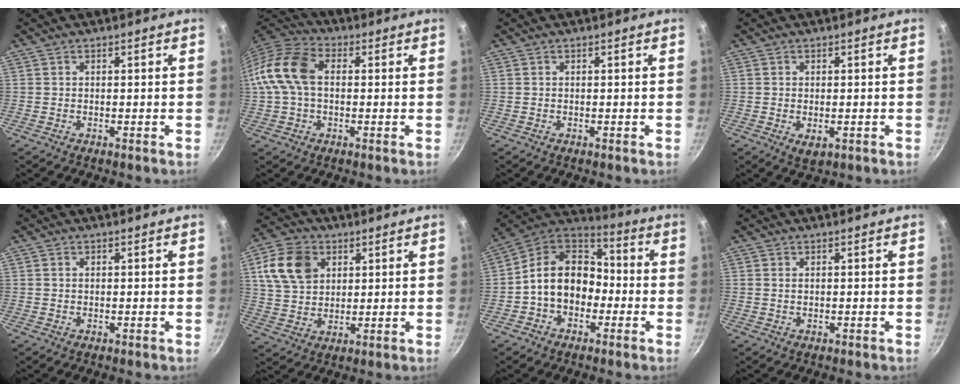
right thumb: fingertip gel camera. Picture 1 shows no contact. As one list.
[{"total": 12.5, "force": [1.0, 8.2, 9.5], "torque": [-0.178, 0.031, 0.001]}, {"total": 0.0}, {"total": 2.8, "force": [-0.7, 1.5, 2.2], "torque": [-0.035, -0.009, -0.007]}, {"total": 0.9, "force": [0.2, 0.8, 0.5], "torque": [-0.008, 0.004, 0.003]}, {"total": 12.0, "force": [4.1, 8.9, 6.9], "torque": [-0.111, -0.001, 0.076]}, {"total": 14.7, "force": [-2.2, 11.3, 9.2], "torque": [-0.112, 0.052, -0.056]}, {"total": 0.8, "force": [0.2, 0.6, 0.6], "torque": [-0.009, 0.002, 0.003]}]